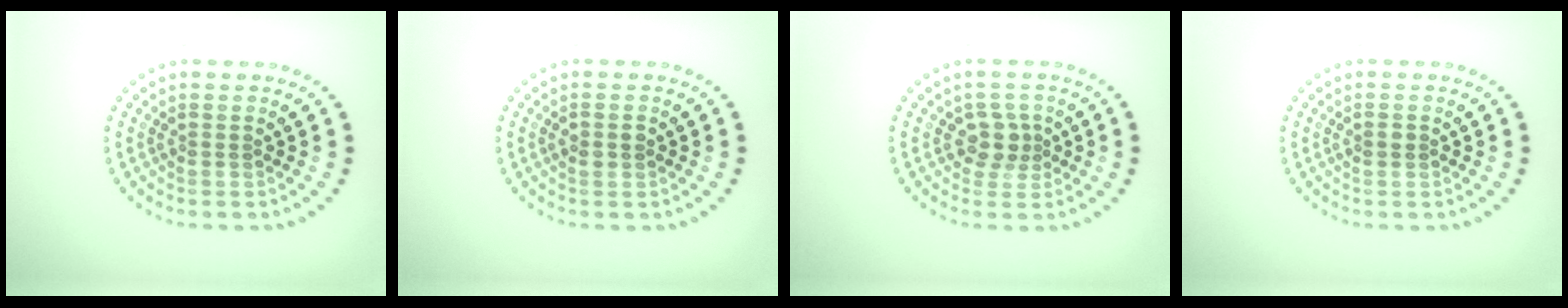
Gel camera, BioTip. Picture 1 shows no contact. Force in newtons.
{"total": 1.6, "press": 1.6, "slide": 0.1}
{"total": 2.2, "press": 1.7, "slide": 1.3}
{"total": 0.9, "press": 0.9, "slide": 0.1}